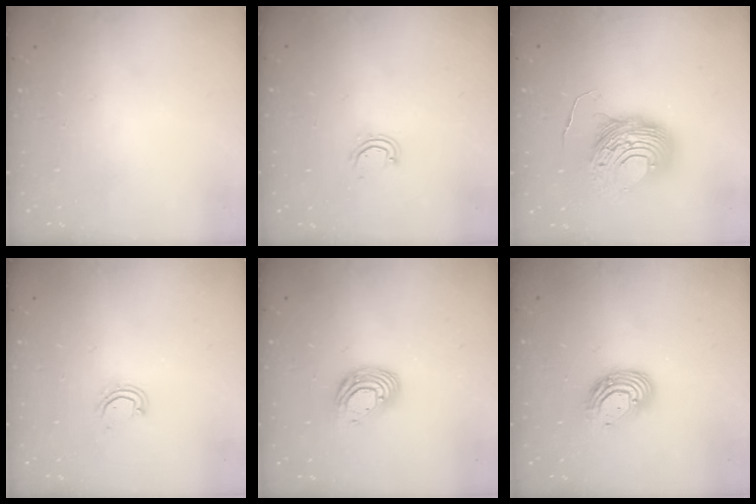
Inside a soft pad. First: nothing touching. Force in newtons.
{"total": 3.7, "press": 3.7, "slide": 0.3}
{"total": 13.2, "press": 13.2, "slide": 1.3}
{"total": 3.5, "press": 3.4, "slide": 0.3}
{"total": 12.1, "press": 12.0, "slide": 1.2}
{"total": 11.1, "press": 11.0, "slide": 1.1}